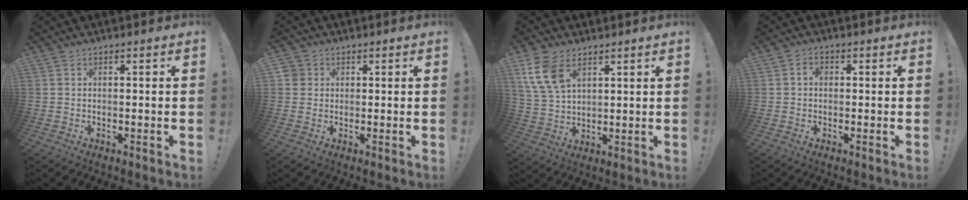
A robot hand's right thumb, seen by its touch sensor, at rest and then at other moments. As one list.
[{"total": 2.9, "force": [0.8, 2.7, 0.6], "torque": [-0.013, 0.005, 0.016]}, {"total": 10.9, "force": [6.0, 6.7, 6.2], "torque": [-0.138, -0.017, 0.118]}, {"total": 2.0, "force": [-0.4, 1.4, 1.3], "torque": [-0.029, 0.012, -0.008]}]